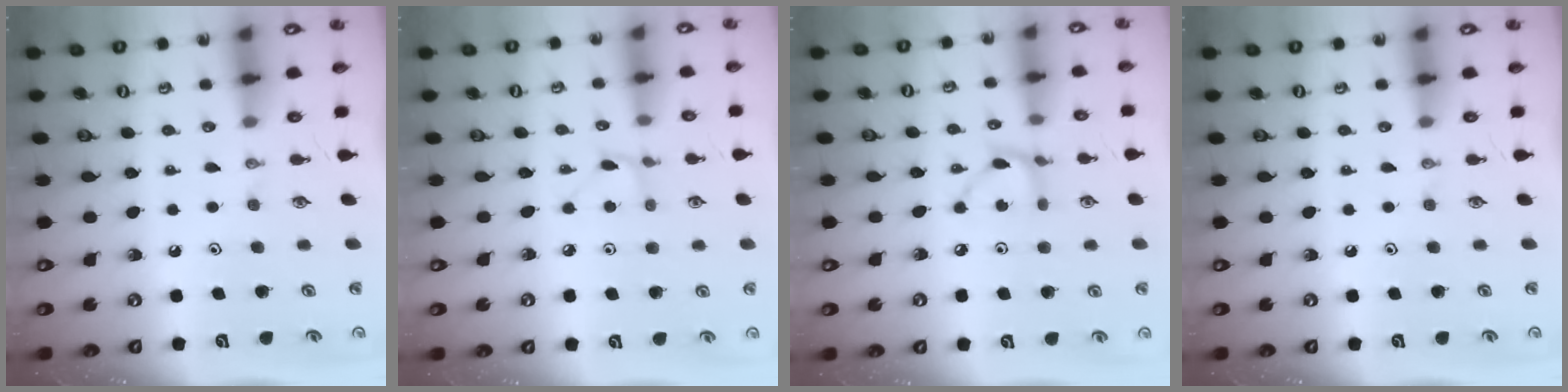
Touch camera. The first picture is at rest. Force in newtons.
{"total": 2.6, "press": 2.6, "slide": 0.4}
{"total": 5.3, "press": 5.3, "slide": 0.2}
{"total": 0.0}